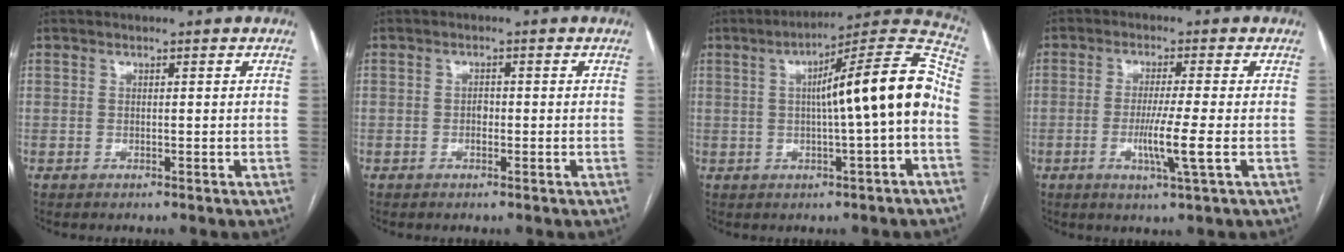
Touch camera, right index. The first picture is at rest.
{"total": 1.3, "force": [-0.3, 0.8, 1.0], "torque": [-0.015, 0.003, -0.006]}
{"total": 14.4, "force": [-0.4, 0.2, 14.4], "torque": [-0.208, 0.031, -0.009]}
{"total": 5.8, "force": [-1.3, -0.6, 5.6], "torque": [-0.101, -0.015, -0.025]}